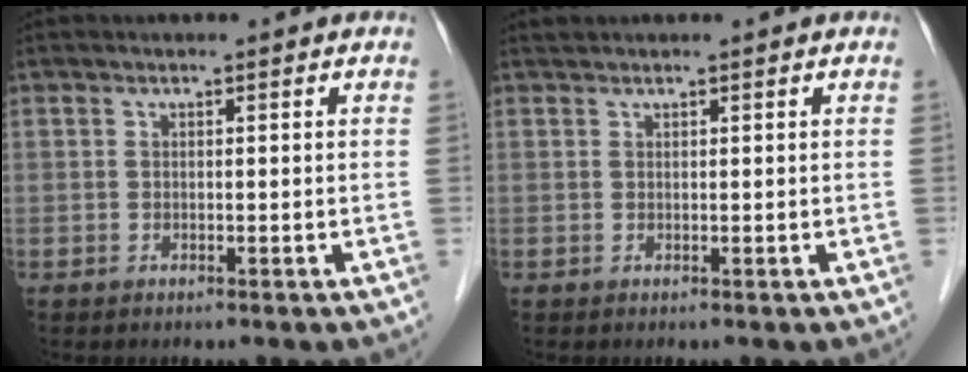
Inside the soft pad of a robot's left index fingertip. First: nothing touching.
{"total": 0.5, "force": [0.5, 0.0, -0.1], "torque": [-0.007, 0.009, 0.013]}